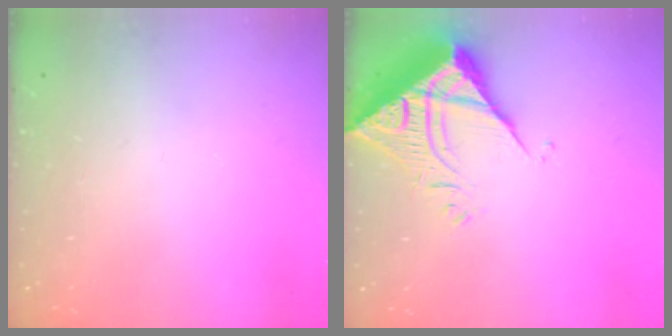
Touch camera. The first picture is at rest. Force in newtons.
{"total": 9.0, "press": 8.9, "slide": 0.8}